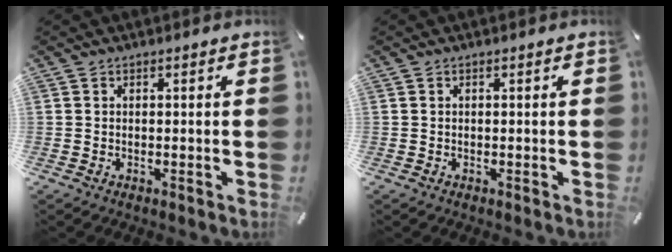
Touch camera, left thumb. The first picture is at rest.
{"total": 0.0}